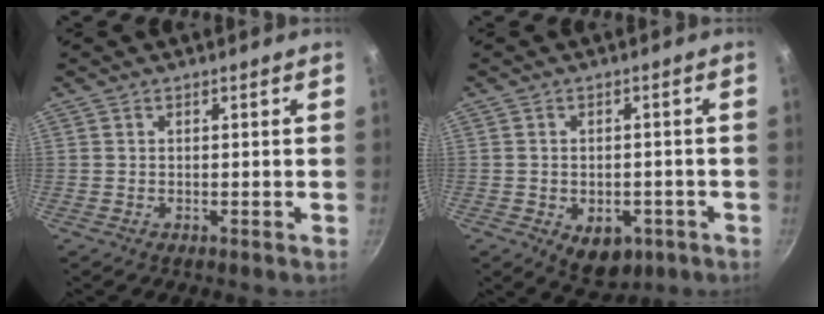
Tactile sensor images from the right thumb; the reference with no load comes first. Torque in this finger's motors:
{"motor_torque": [0.81, 0.50, 0.02, -0.25, -0.01]}